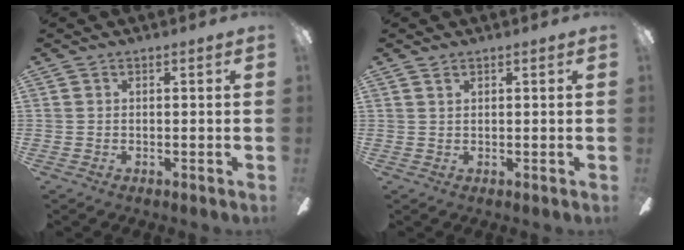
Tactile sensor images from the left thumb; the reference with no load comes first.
{"total": 0.9, "force": [0.7, 0.4, 0.4], "torque": [-0.010, 0.001, 0.013]}